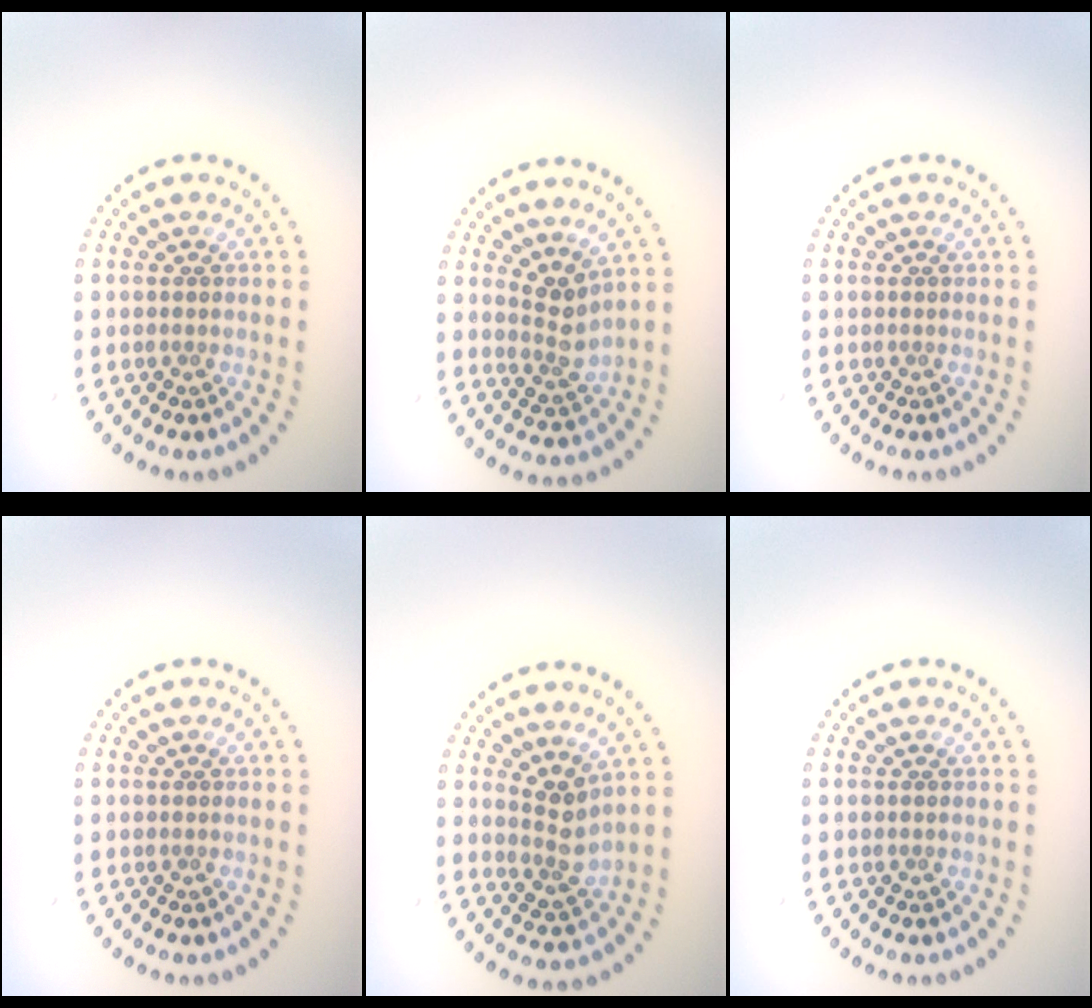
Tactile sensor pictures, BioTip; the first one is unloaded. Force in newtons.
{"total": 2.5, "press": 1.9, "slide": 1.7}
{"total": 0.0}
{"total": 0.0}
{"total": 2.7, "press": 2.1, "slide": 1.8}
{"total": 0.0}